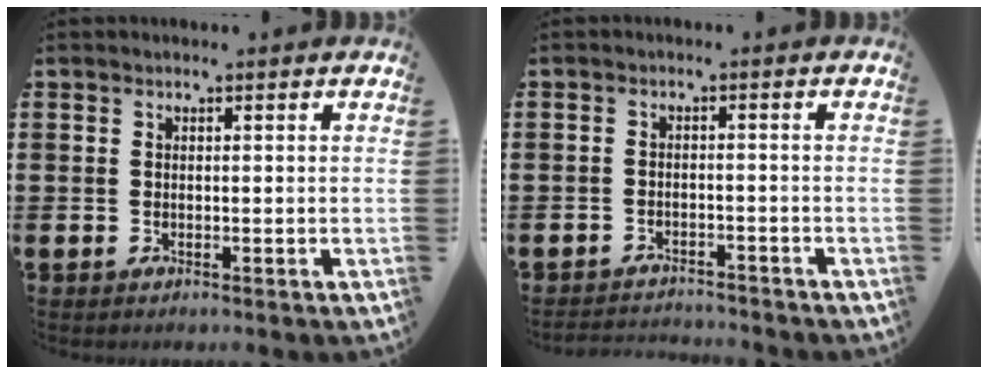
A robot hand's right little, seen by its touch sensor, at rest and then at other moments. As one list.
[{"total": 2.1, "force": [-2.1, 0.0, -0.2], "torque": [-0.004, 0.002, -0.046]}]